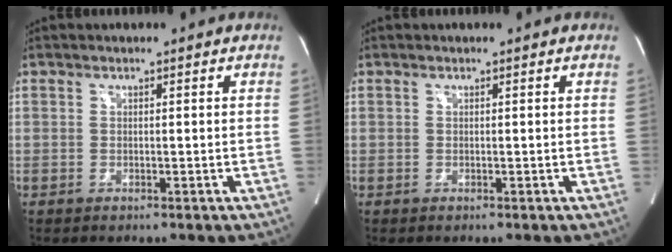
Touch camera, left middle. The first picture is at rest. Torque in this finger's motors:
{"motor_torque": [0.12, -0.03, -0.02, 0.01]}